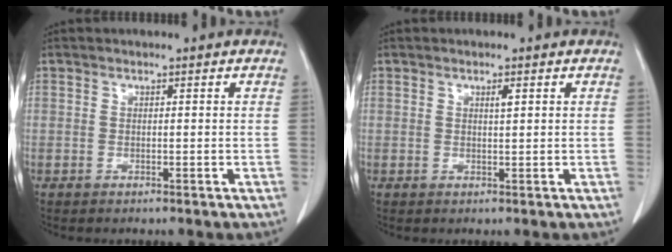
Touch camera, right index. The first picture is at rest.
{"total": 0.9, "force": [0.4, 0.1, 0.8], "torque": [-0.019, -0.001, 0.007]}